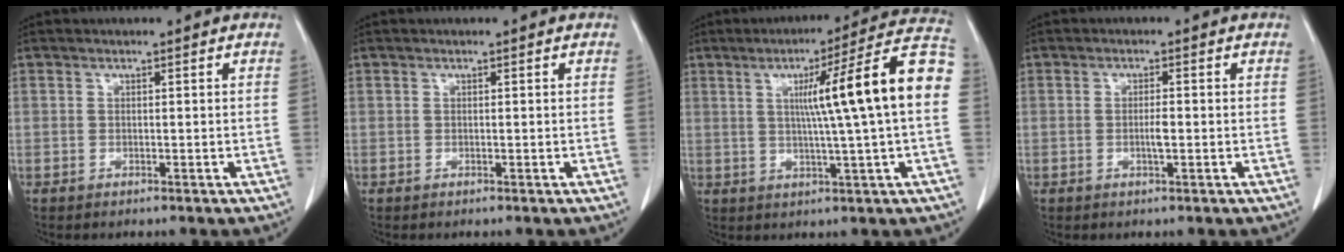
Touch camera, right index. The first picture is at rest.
{"total": 0.0}
{"total": 15.7, "force": [1.8, -1.3, 15.5], "torque": [-0.219, 0.019, 0.019]}
{"total": 2.0, "force": [-0.2, 0.3, 1.9], "torque": [-0.037, 0.001, -0.002]}